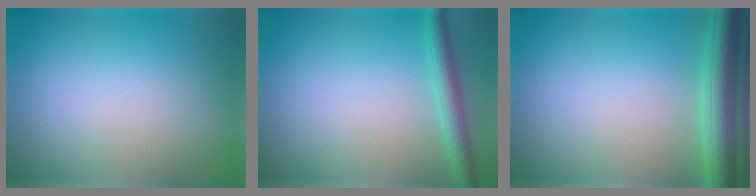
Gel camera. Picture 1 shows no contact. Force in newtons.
{"total": 2.5, "press": 2.5, "slide": 0.1}
{"total": 4.9, "press": 4.9, "slide": 0.3}